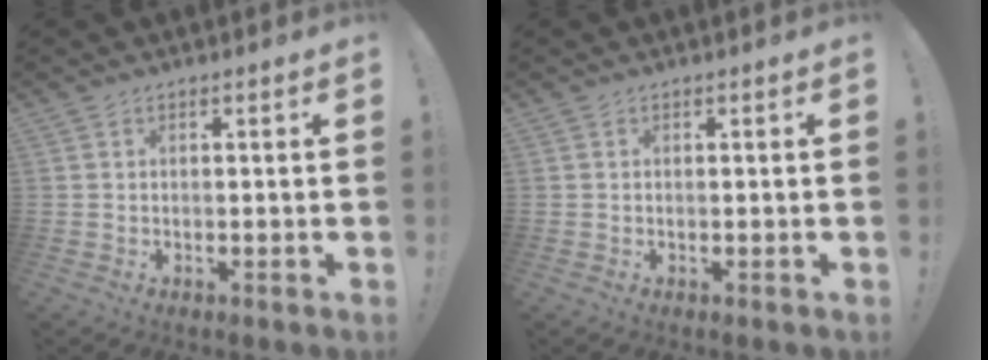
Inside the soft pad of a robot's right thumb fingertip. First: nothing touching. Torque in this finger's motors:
{"motor_torque": [-0.03, -0.01, -0.03, 0.01, -0.04]}